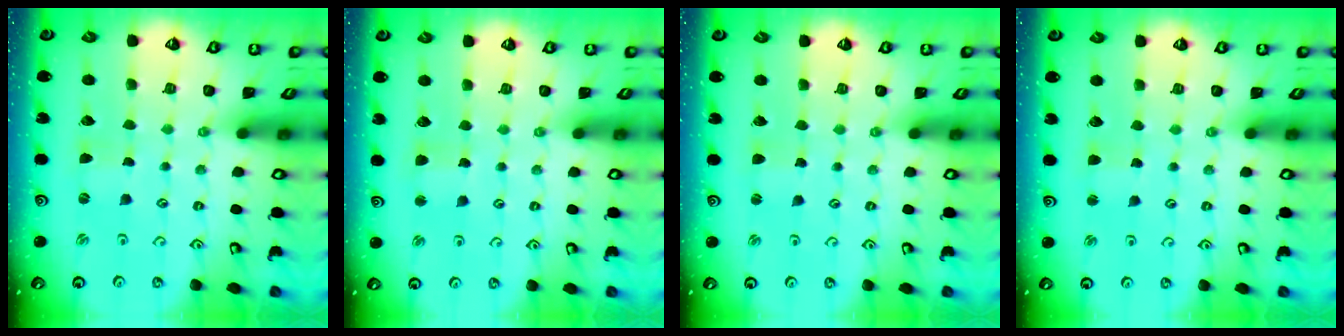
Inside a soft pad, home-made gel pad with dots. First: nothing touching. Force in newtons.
{"total": 3.5, "press": 3.4, "slide": 0.3}
{"total": 2.2, "press": 2.2, "slide": 0.2}
{"total": 2.4, "press": 2.3, "slide": 0.3}